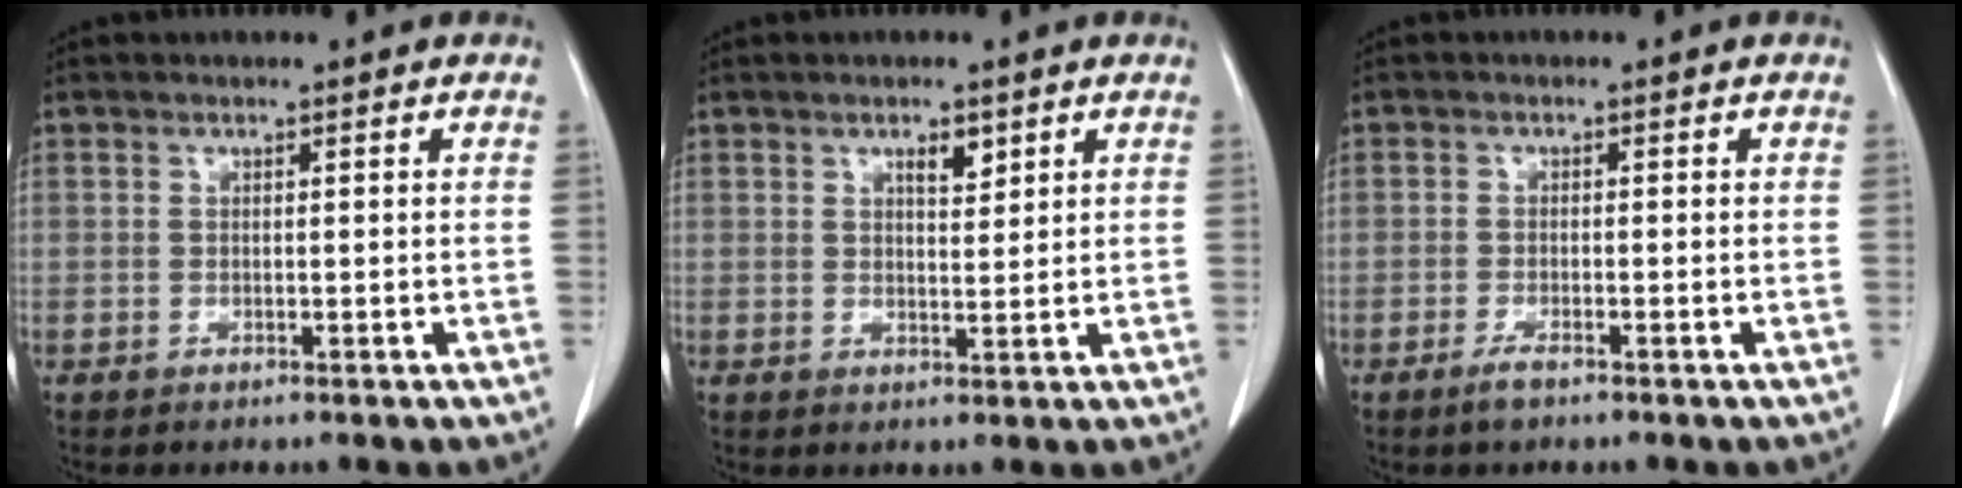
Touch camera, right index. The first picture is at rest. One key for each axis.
{"total": 2.7, "fx": 1.6, "fy": 0.9, "fz": 2.0, "tx": -0.033, "ty": -0.004, "tz": 0.027}
{"total": 1.9, "fx": -1.4, "fy": 0.3, "fz": 1.2, "tx": -0.031, "ty": -0.003, "tz": -0.027}